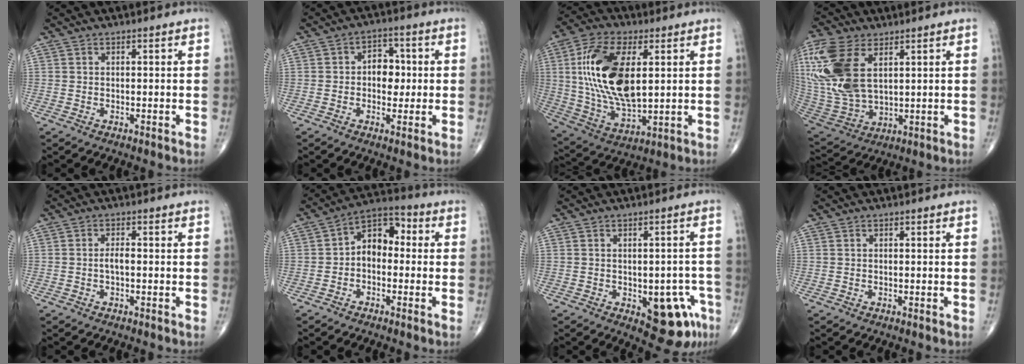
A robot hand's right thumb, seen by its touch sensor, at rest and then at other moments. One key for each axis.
{"total": 6.0, "fx": 0.1, "fy": 4.4, "fz": 4.2, "tx": -0.027, "ty": 0.010, "tz": -0.006}
{"total": 19.6, "fx": 3.6, "fy": 9.5, "fz": 16.7, "tx": -0.320, "ty": -0.014, "tz": 0.069}
{"total": 19.8, "fx": 6.3, "fy": 11.0, "fz": 15.2, "tx": -0.353, "ty": -0.022, "tz": 0.129}
{"total": 2.0, "fx": -0.4, "fy": 0.8, "fz": 1.8, "tx": -0.033, "ty": 0.006, "tz": -0.008}
{"total": 8.4, "fx": -0.4, "fy": 5.7, "fz": 6.1, "tx": -0.062, "ty": 0.034, "tz": -0.028}
{"total": 10.4, "fx": -4.0, "fy": 5.1, "fz": 8.2, "tx": -0.063, "ty": 0.017, "tz": -0.040}
{"total": 0.0}